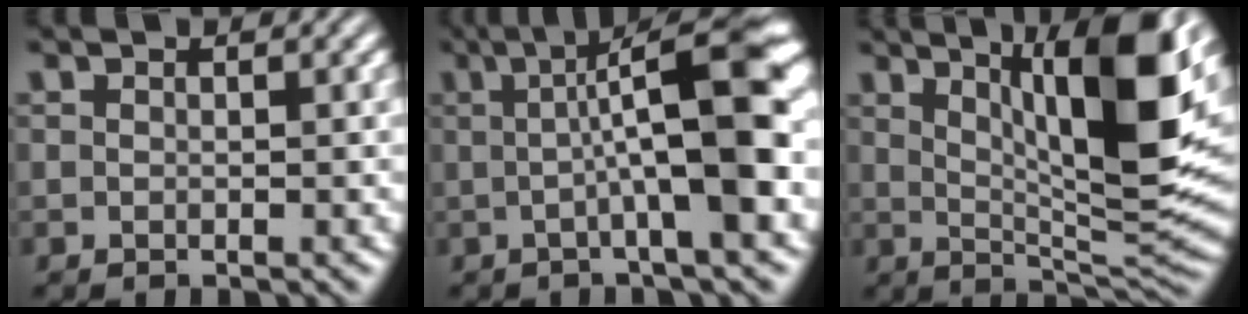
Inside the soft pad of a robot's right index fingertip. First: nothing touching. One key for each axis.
{"total": 10.7, "fx": 1.9, "fy": 1.9, "fz": 10.3, "tx": -0.119, "ty": 0.026, "tz": 0.021}
{"total": 13.6, "fx": 5.0, "fy": 2.9, "fz": 12.3, "tx": -0.157, "ty": 0.015, "tz": 0.076}